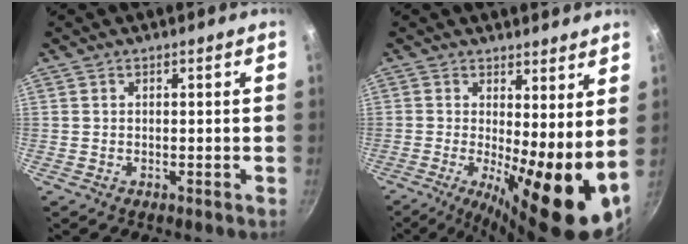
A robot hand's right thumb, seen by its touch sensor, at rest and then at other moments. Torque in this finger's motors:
{"motor_torque": [0.17, 0.96, 1.98, -0.21, 0.45]}